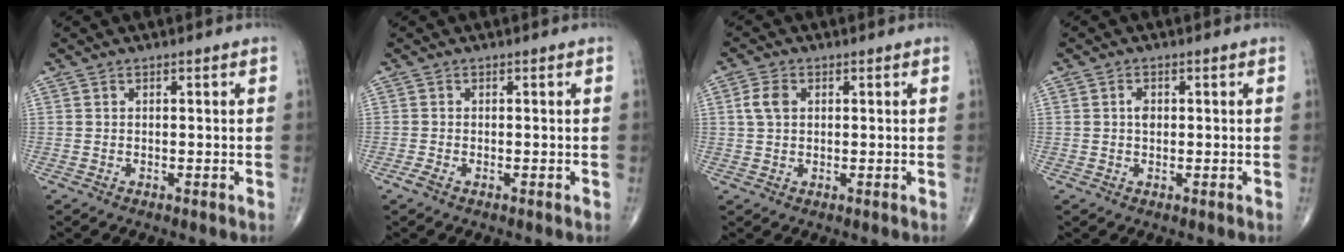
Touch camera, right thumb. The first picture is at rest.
{"total": 1.1, "force": [-0.7, 0.4, 0.8], "torque": [-0.027, -0.004, -0.017]}
{"total": 3.7, "force": [0.8, 2.6, 2.6], "torque": [-0.054, 0.005, 0.014]}
{"total": 1.8, "force": [0.2, 1.3, 1.3], "torque": [-0.018, 0.002, 0.002]}